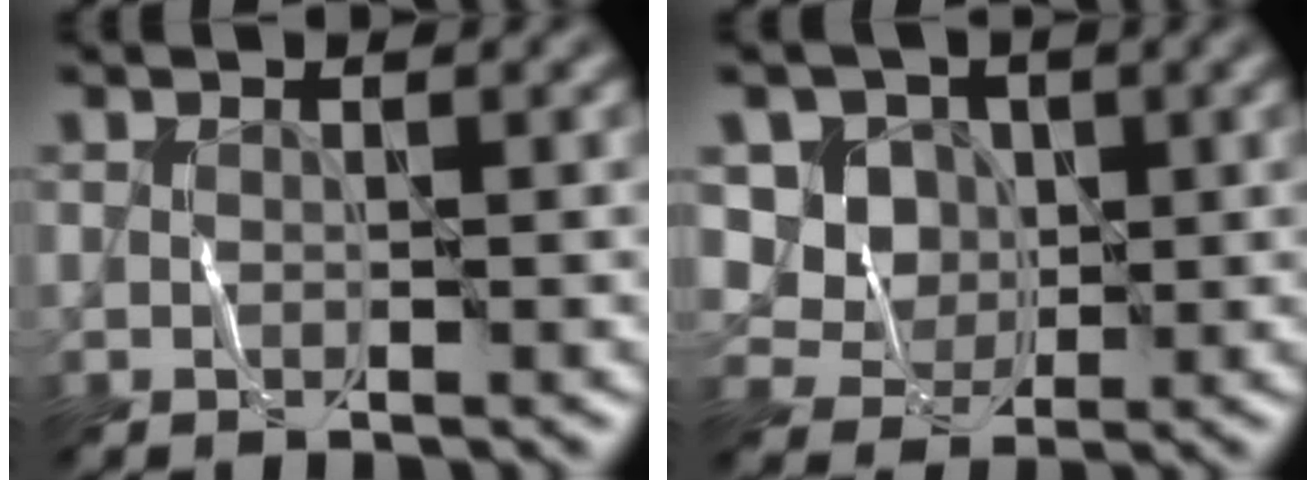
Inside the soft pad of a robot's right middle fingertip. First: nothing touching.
{"total": 4.8, "force": [1.8, 4.1, 1.7], "torque": [-0.052, -0.005, 0.045]}